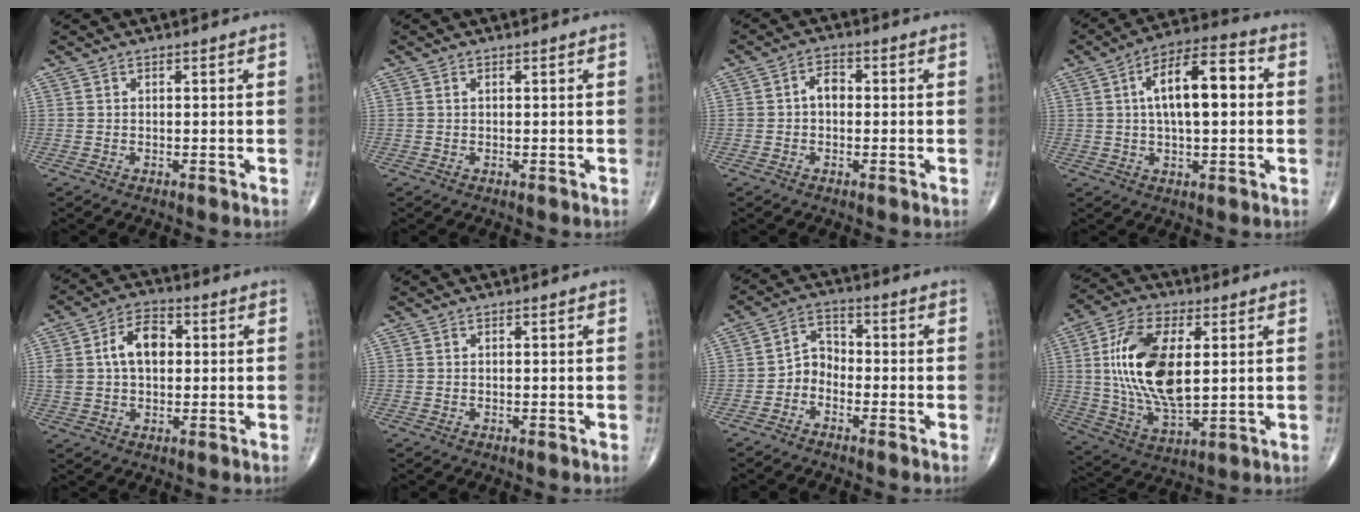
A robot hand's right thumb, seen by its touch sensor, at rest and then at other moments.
{"total": 0.0}
{"total": 3.2, "force": [-0.1, 2.2, 2.4], "torque": [-0.031, 0.016, -0.008]}
{"total": 13.9, "force": [2.1, 5.7, 12.5], "torque": [-0.197, 0.023, 0.027]}
{"total": 9.9, "force": [1.6, 6.3, 7.5], "torque": [-0.125, 0.019, 0.027]}
{"total": 0.0}
{"total": 4.4, "force": [-2.1, 3.2, 2.1], "torque": [-0.018, 0.028, -0.055]}
{"total": 18.4, "force": [2.8, 9.0, 15.9], "torque": [-0.303, -0.013, 0.055]}